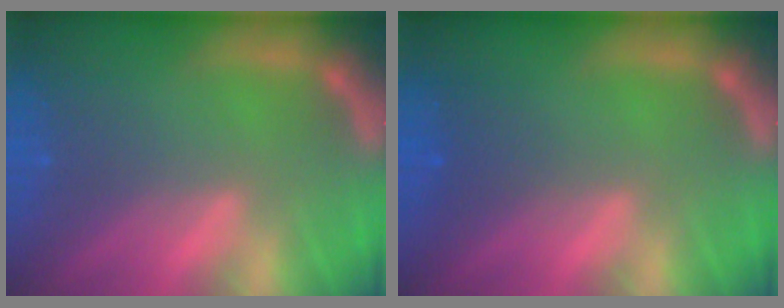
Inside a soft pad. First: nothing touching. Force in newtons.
{"total": 1.0}